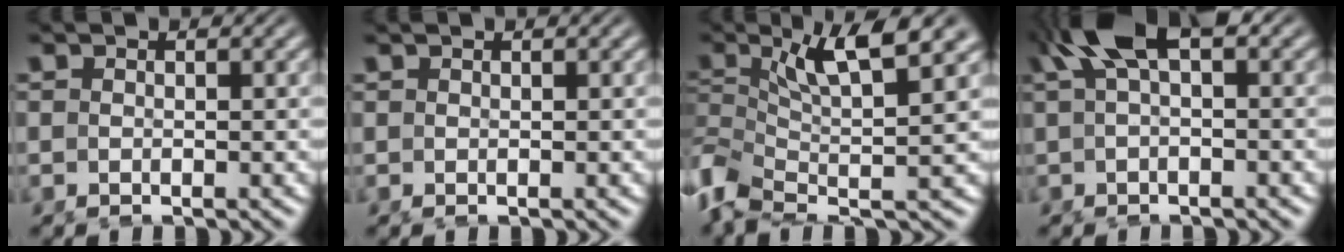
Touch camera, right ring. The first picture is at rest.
{"total": 0.6, "force": [0.5, -0.3, 0.0], "torque": [0.004, 0.003, 0.011]}
{"total": 6.2, "force": [-0.1, 3.6, 5.0], "torque": [-0.118, -0.019, -0.003]}
{"total": 7.5, "force": [2.7, 3.2, 6.2], "torque": [-0.114, 0.016, 0.041]}